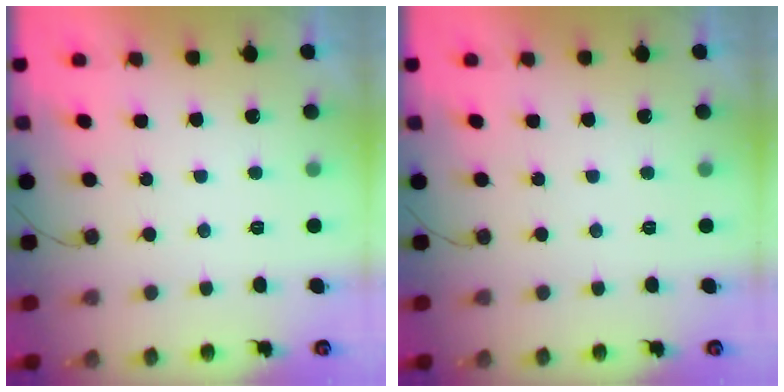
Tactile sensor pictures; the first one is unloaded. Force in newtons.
{"total": 0.0}